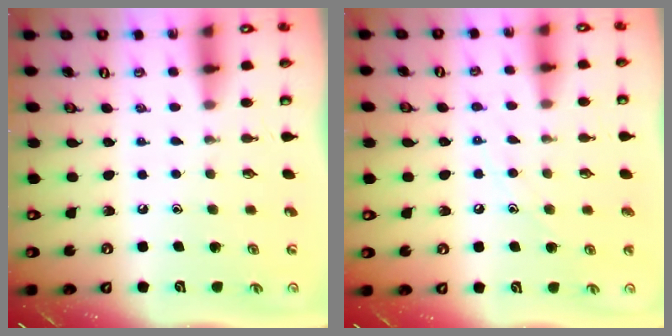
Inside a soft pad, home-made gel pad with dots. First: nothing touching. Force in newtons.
{"total": 7.3, "press": 7.3, "slide": 0.4}